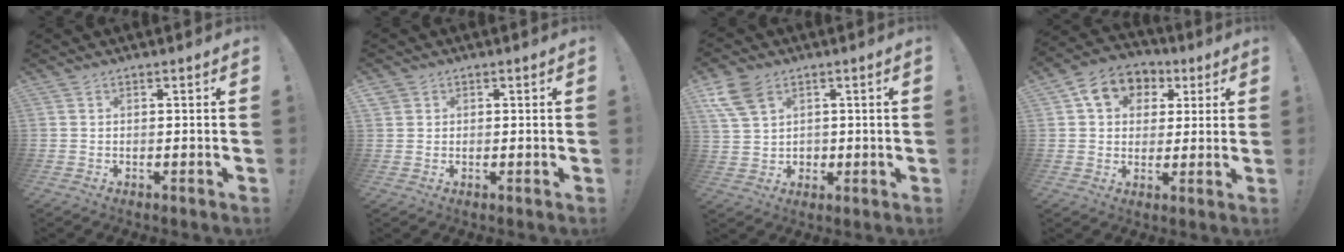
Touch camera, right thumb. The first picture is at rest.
{"total": 2.0, "force": [1.4, 1.4, 0.1], "torque": [0.002, -0.005, 0.025]}
{"total": 11.1, "force": [4.9, 8.0, 5.8], "torque": [-0.125, -0.015, 0.100]}
{"total": 10.5, "force": [4.0, 8.6, 4.4], "torque": [-0.067, -0.008, 0.080]}